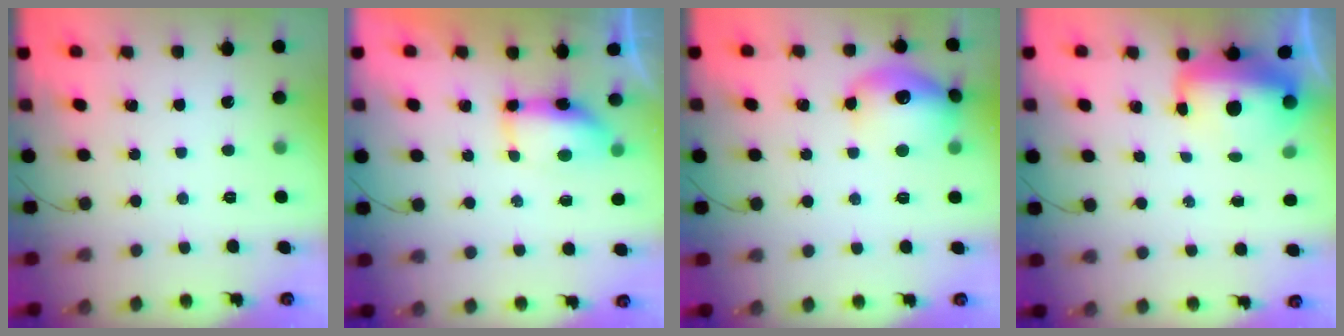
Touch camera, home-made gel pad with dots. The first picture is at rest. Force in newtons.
{"total": 6.8, "press": 6.7, "slide": 0.9}
{"total": 16.2, "press": 16.2, "slide": 1.5}
{"total": 11.7, "press": 11.4, "slide": 2.7}